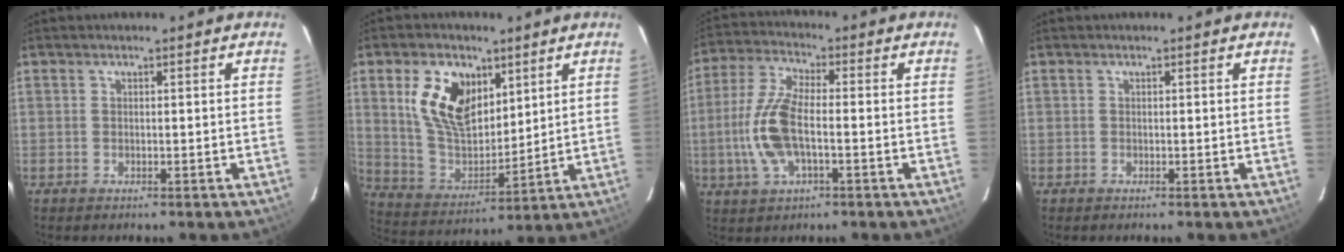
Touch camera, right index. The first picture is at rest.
{"total": 14.3, "force": [5.9, 8.7, 9.7], "torque": [-0.191, 0.013, 0.124]}
{"total": 11.4, "force": [-2.2, 4.6, 10.2], "torque": [-0.227, 0.005, -0.046]}
{"total": 0.0}